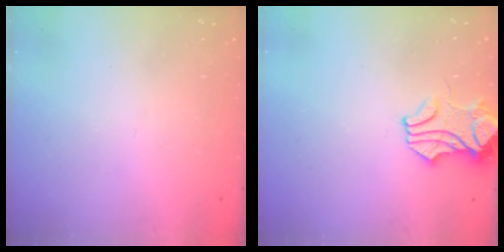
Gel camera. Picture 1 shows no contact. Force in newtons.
{"total": 1.9, "press": 1.8, "slide": 0.8}